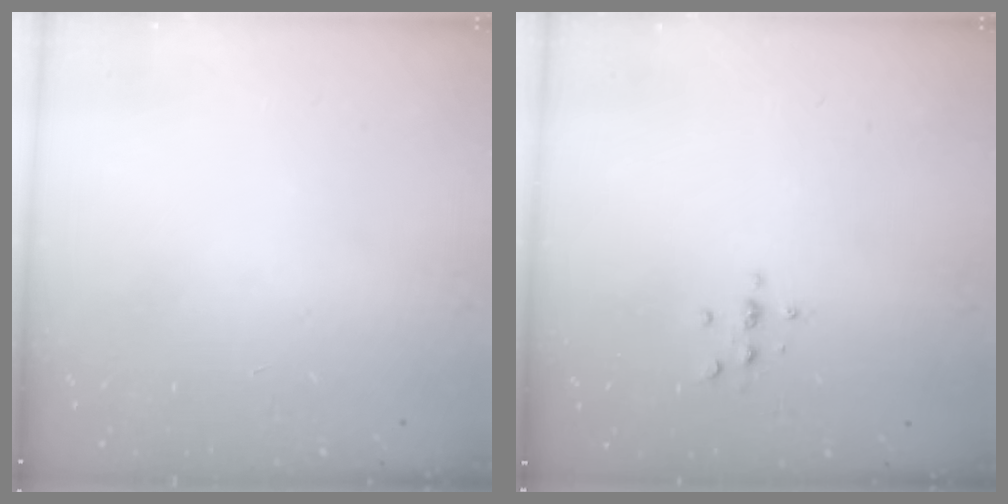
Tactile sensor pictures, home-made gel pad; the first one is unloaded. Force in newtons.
{"total": 2.2, "press": 2.1, "slide": 0.2}